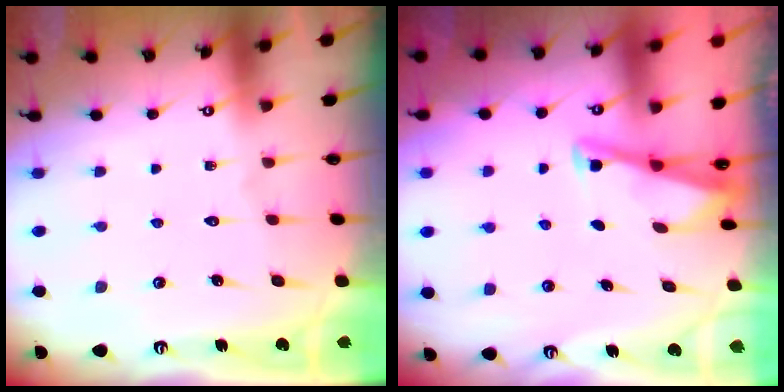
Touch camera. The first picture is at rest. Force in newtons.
{"total": 3.0, "press": 3.0, "slide": 0.3}